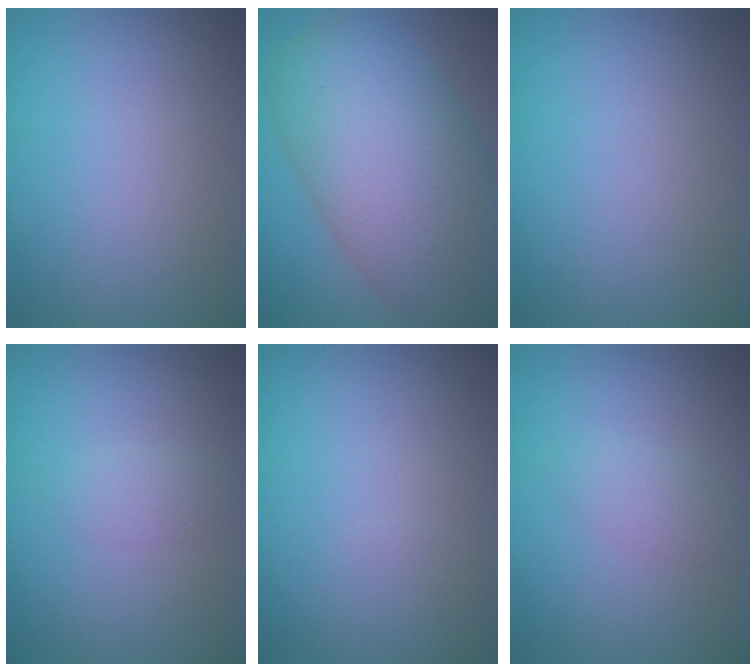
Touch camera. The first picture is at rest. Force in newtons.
{"total": 13.2, "press": 13.2, "slide": 0.5}
{"total": 0.0}
{"total": 1.3, "press": 1.3, "slide": 0.0}
{"total": 0.0}
{"total": 1.6, "press": 1.6, "slide": 0.1}